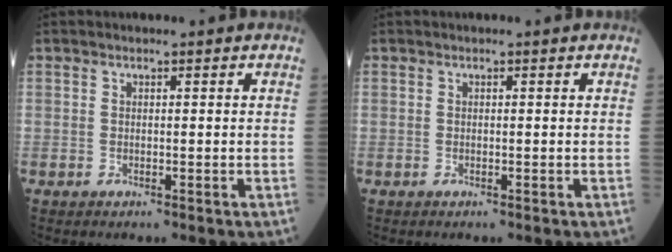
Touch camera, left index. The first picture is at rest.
{"total": 0.0}